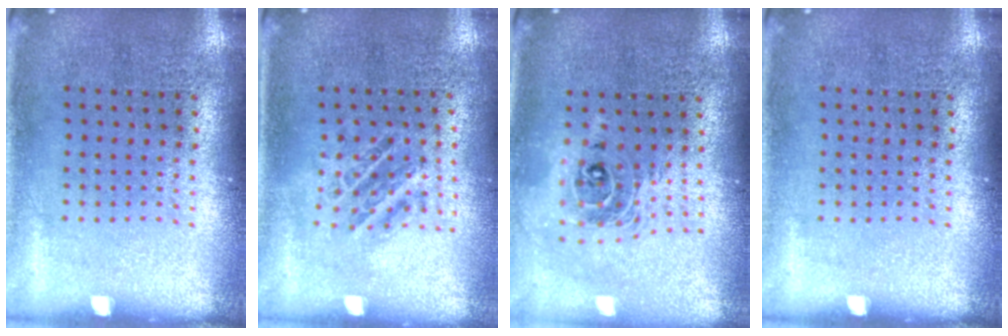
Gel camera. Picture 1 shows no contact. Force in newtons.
{"total": 1.0, "press": 1.0, "slide": 0.2}
{"total": 2.0, "press": 1.6, "slide": 1.3}
{"total": 0.0}